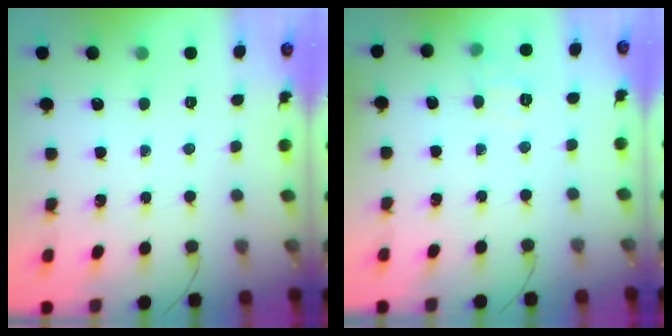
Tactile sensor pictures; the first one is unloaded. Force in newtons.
{"total": 6.1, "press": 5.9, "slide": 1.4}